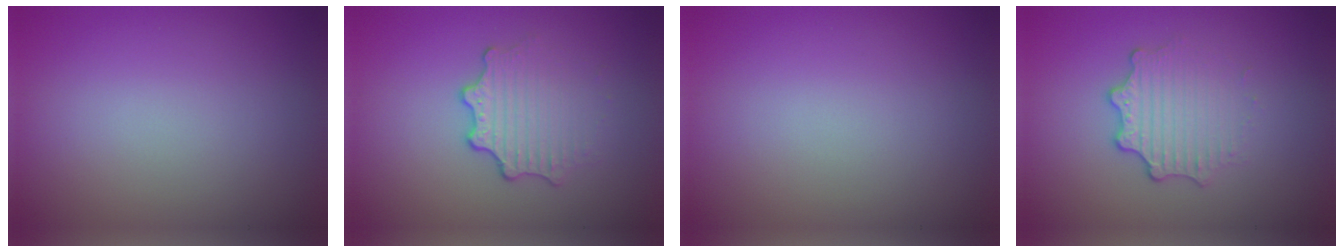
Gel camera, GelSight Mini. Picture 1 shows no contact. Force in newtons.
{"total": 3.3, "press": 2.5, "slide": 2.2}
{"total": 0.0}
{"total": 3.4, "press": 2.6, "slide": 2.2}